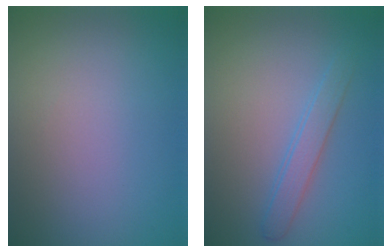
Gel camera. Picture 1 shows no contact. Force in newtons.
{"total": 2.0, "press": 2.0, "slide": 0.0}